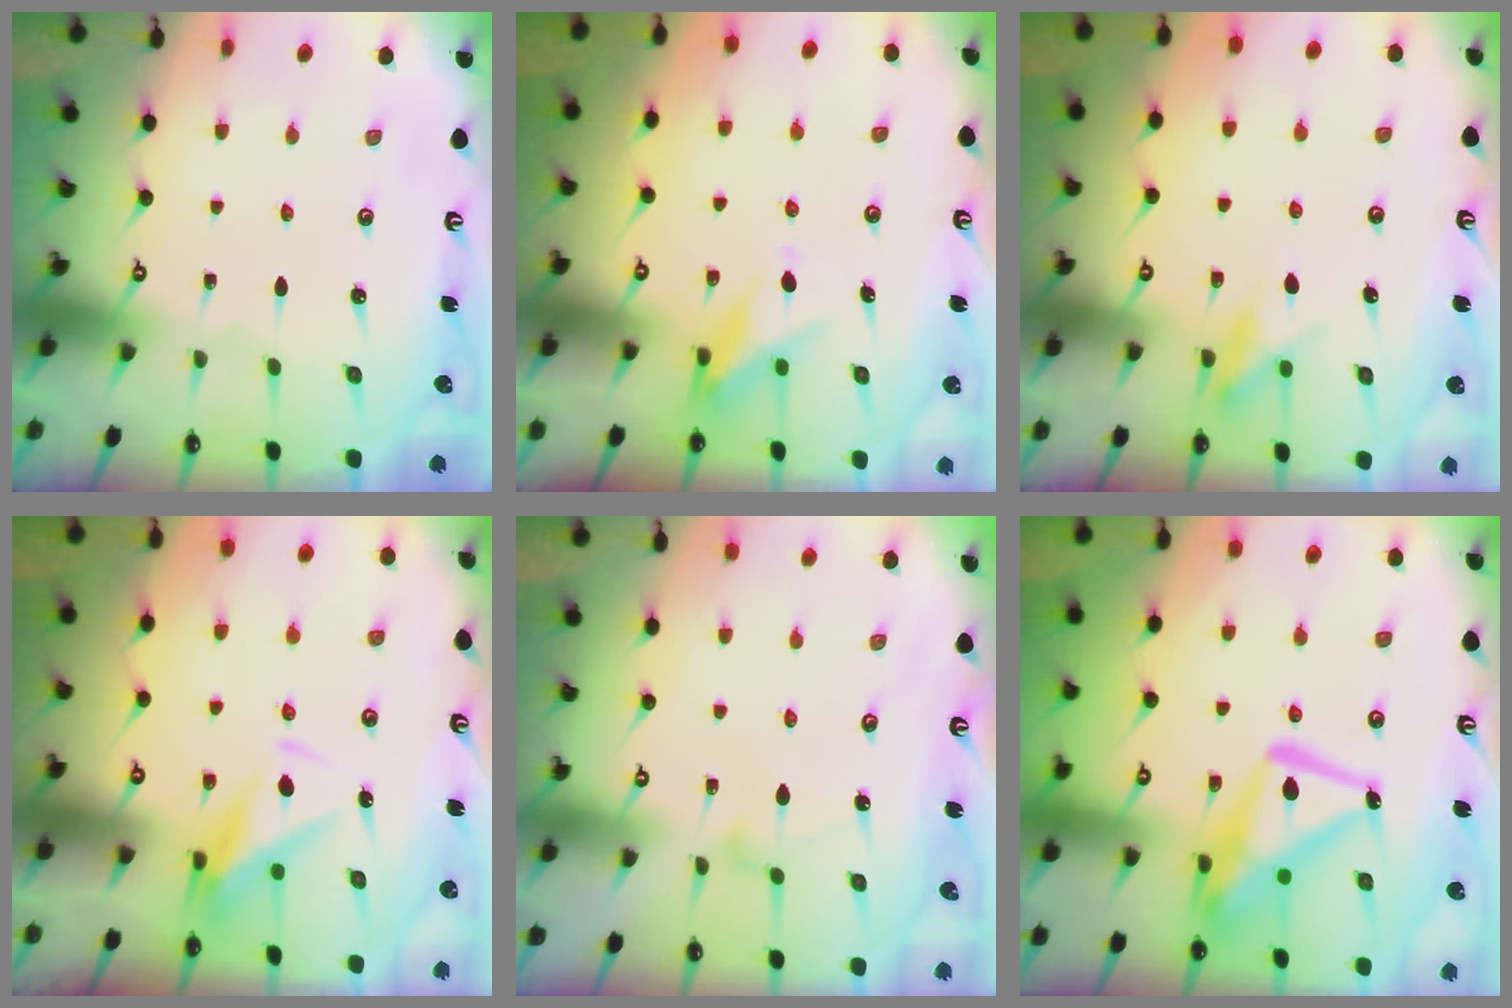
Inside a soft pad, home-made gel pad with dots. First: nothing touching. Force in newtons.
{"total": 9.3, "press": 9.2, "slide": 0.7}
{"total": 6.9, "press": 6.8, "slide": 0.9}
{"total": 7.9, "press": 7.7, "slide": 1.7}
{"total": 6.9, "press": 6.9, "slide": 0.4}
{"total": 14.9, "press": 14.8, "slide": 1.7}